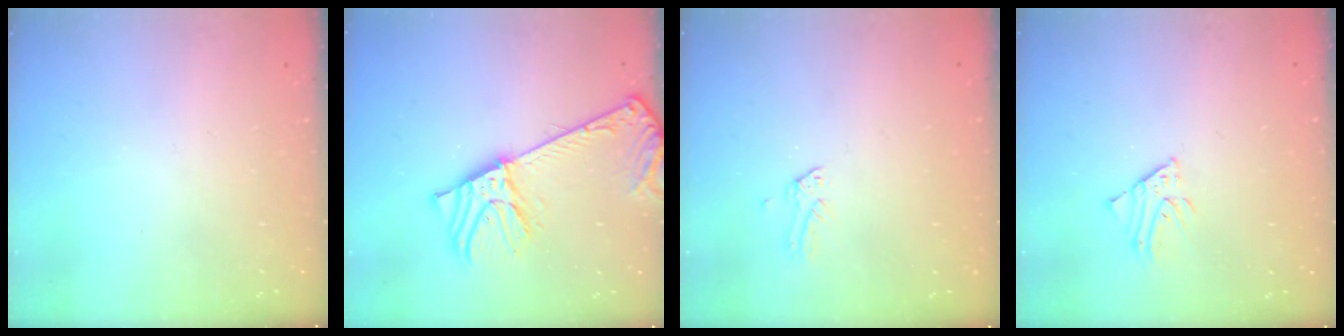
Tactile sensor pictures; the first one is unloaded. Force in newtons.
{"total": 10.5, "press": 10.2, "slide": 2.5}
{"total": 0.0}
{"total": 2.5, "press": 2.5, "slide": 0.1}